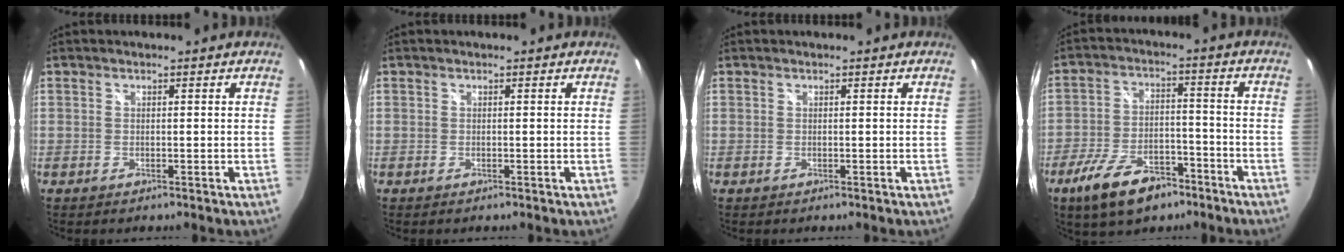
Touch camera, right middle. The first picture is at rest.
{"total": 0.0}
{"total": 0.0}
{"total": 13.0, "force": [-8.6, 5.9, 7.8], "torque": [-0.168, -0.005, -0.141]}